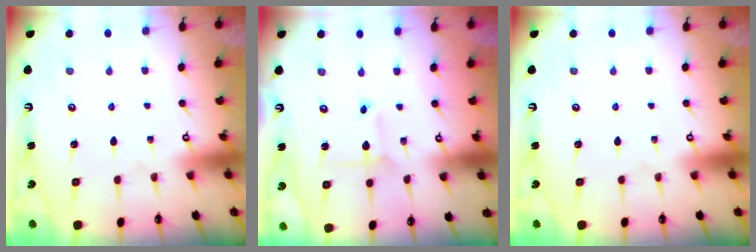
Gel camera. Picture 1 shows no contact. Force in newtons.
{"total": 4.6, "press": 4.6, "slide": 0.2}
{"total": 0.0}